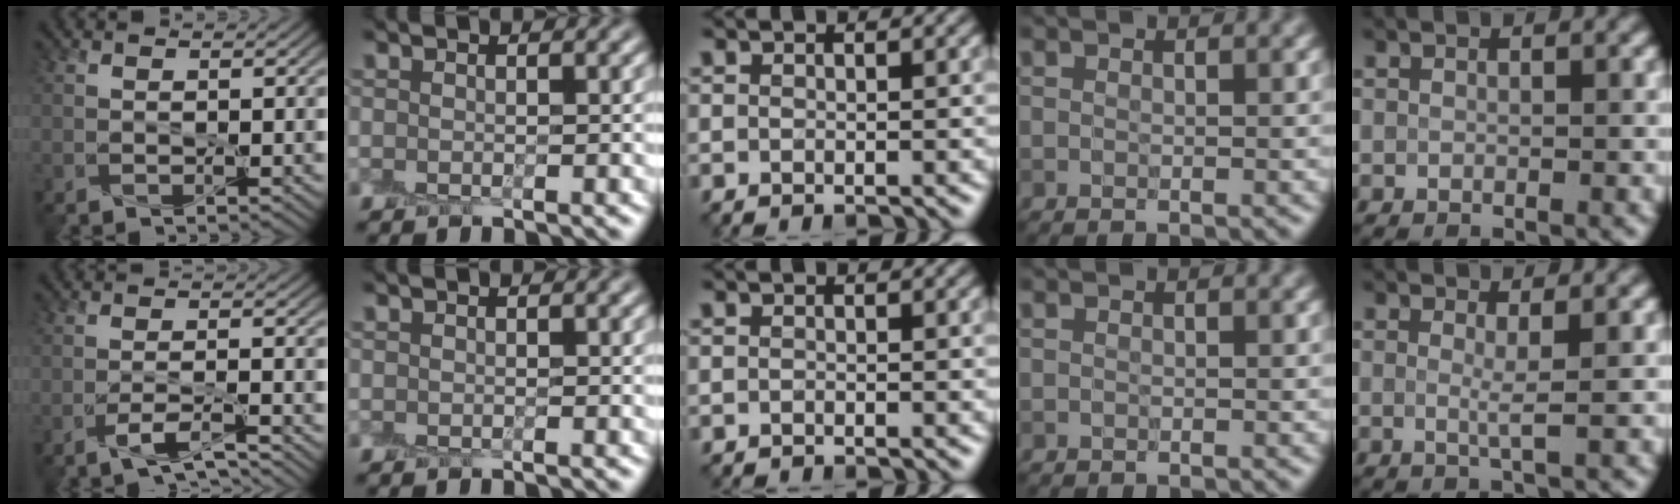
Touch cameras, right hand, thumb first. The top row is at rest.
{"thumb": {"total": 4.0, "force": [-2.8, 0.7, 2.7], "torque": [-0.055, 0.000, -0.055]}, "little": {"total": 1.3, "force": [0.2, 0.1, 1.2], "torque": [-0.024, -0.007, -0.001]}}